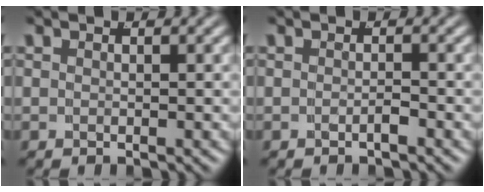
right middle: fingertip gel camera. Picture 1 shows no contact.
{"total": 0.9, "force": [-0.7, -0.3, 0.4], "torque": [-0.001, 0.000, -0.011]}